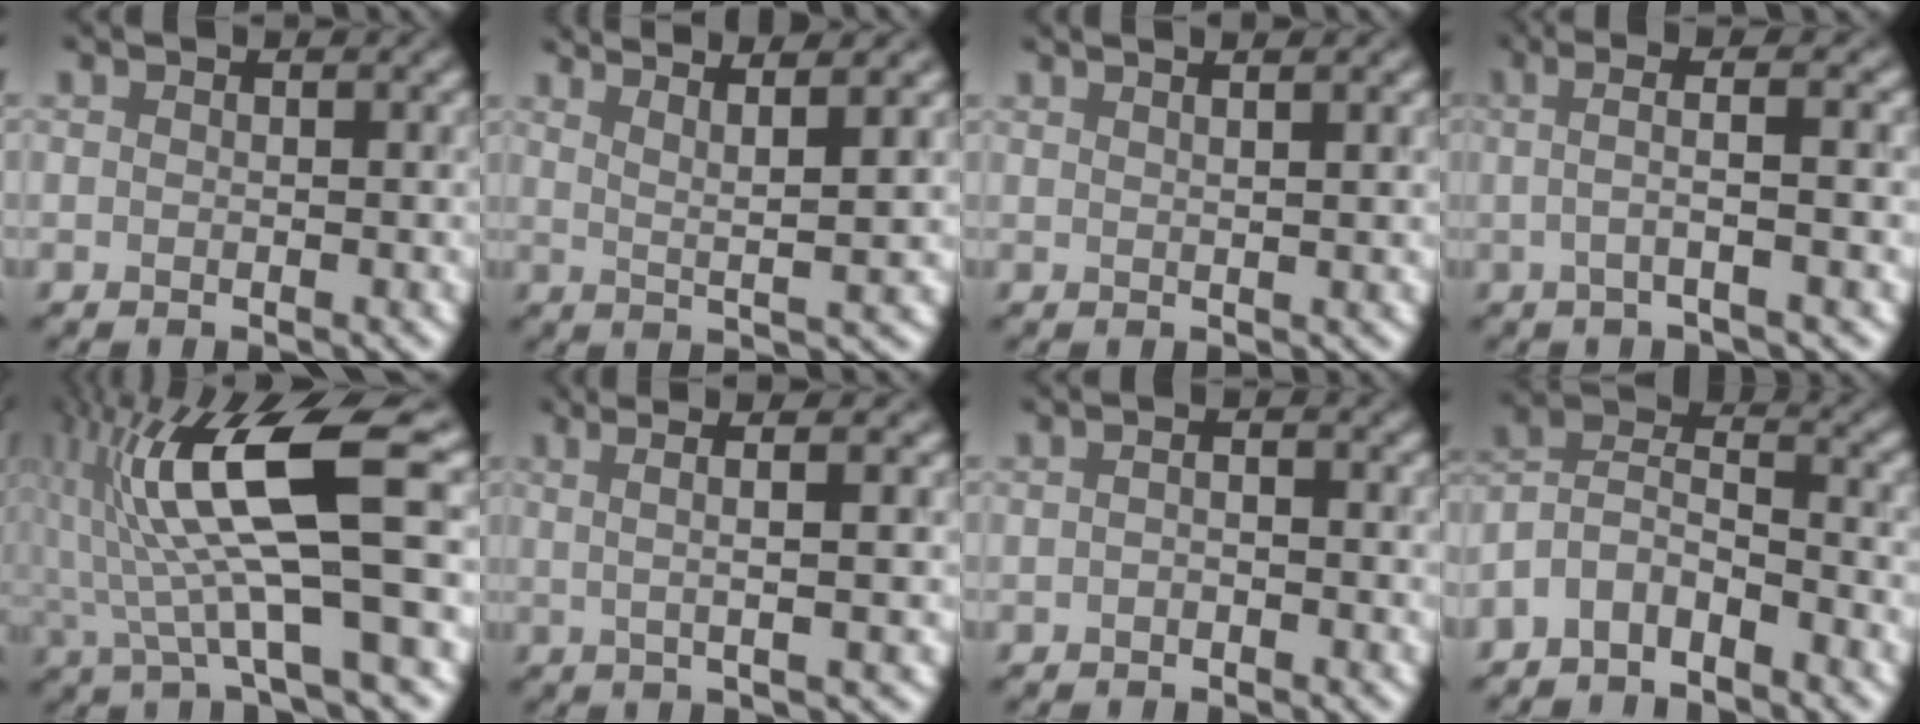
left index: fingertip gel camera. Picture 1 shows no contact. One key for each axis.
{"total": 5.1, "fx": 3.4, "fy": 0.4, "fz": 3.8, "tx": -0.069, "ty": 0.010, "tz": 0.065}
{"total": 4.7, "fx": 3.0, "fy": 1.9, "fz": 3.1, "tx": -0.009, "ty": 0.042, "tz": 0.011}
{"total": 3.8, "fx": 0.3, "fy": 0.6, "fz": 3.7, "tx": -0.058, "ty": 0.017, "tz": 0.012}
{"total": 11.0, "fx": 1.7, "fy": 2.1, "fz": 10.7, "tx": -0.197, "ty": 0.014, "tz": 0.045}
{"total": 4.4, "fx": 1.5, "fy": 0.6, "fz": 4.1, "tx": -0.070, "ty": 0.010, "tz": 0.027}
{"total": 0.5, "fx": -0.5, "fy": 0.0, "fz": 0.3, "tx": -0.002, "ty": -0.004, "tz": -0.004}
{"total": 4.5, "fx": -3.5, "fy": 1.8, "fz": 2.1, "tx": -0.040, "ty": 0.009, "tz": -0.069}